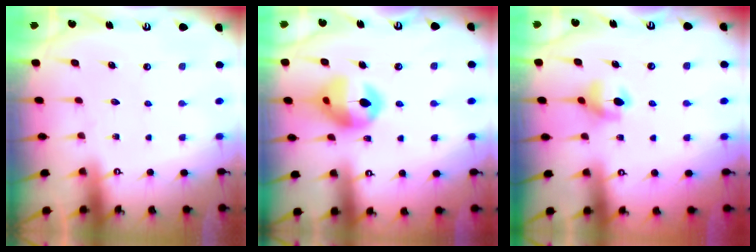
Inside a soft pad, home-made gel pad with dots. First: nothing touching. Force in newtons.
{"total": 14.1, "press": 14.0, "slide": 1.5}
{"total": 6.0, "press": 6.0, "slide": 0.9}